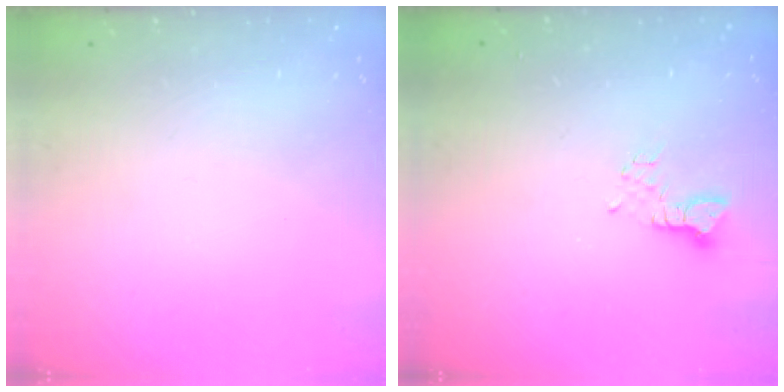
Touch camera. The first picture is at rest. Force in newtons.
{"total": 2.6, "press": 2.5, "slide": 0.4}